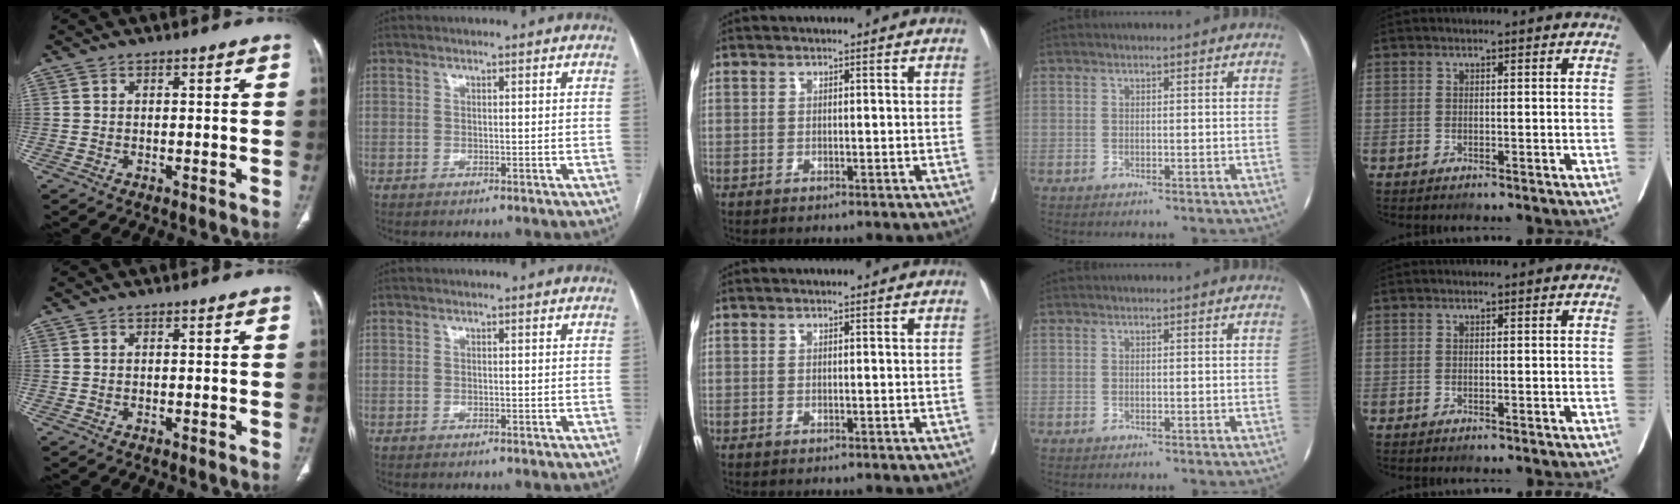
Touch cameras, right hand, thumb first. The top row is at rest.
{}